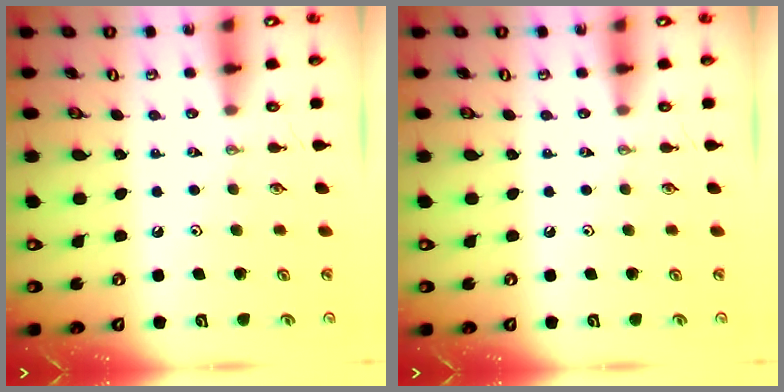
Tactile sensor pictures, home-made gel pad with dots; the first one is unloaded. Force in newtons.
{"total": 0.0}